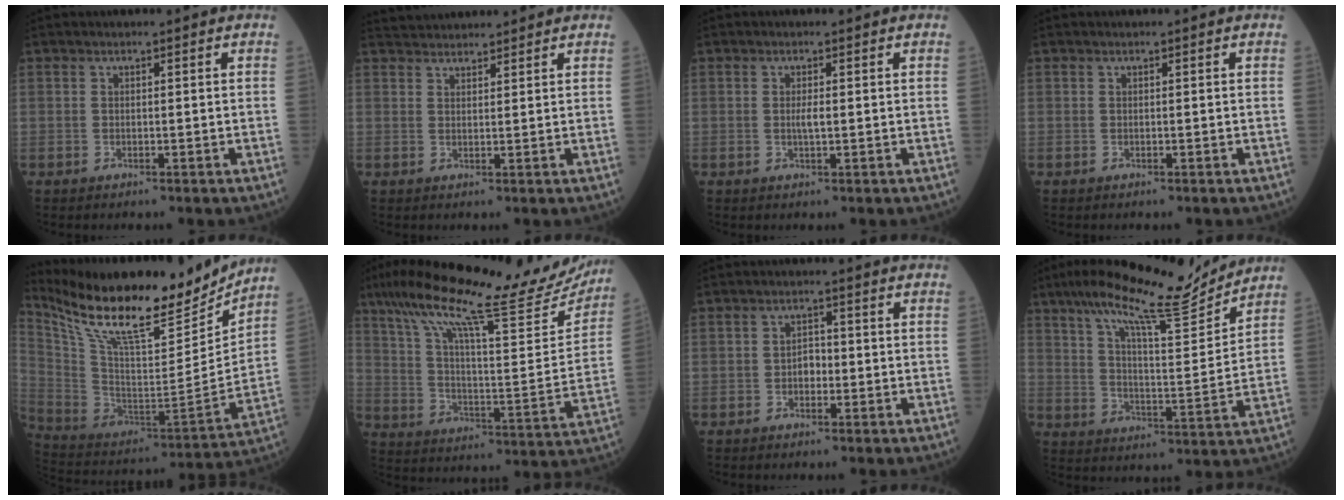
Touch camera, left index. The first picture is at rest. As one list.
[{"total": 5.6, "force": [5.4, 0.9, 1.0], "torque": [-0.017, 0.036, 0.087]}, {"total": 1.5, "force": [0.0, 0.3, 1.5], "torque": [-0.032, 0.000, 0.002]}, {"total": 0.0}, {"total": 24.3, "force": [19.6, 5.4, 13.3], "torque": [-0.245, -0.013, 0.323]}, {"total": 27.8, "force": [23.3, 3.2, 14.8], "torque": [-0.252, -0.020, 0.327]}, {"total": 2.2, "force": [-0.5, 1.4, 1.6], "torque": [-0.022, 0.007, -0.011]}, {"total": 16.2, "force": [14.0, 1.2, 8.2], "torque": [-0.143, 0.000, 0.217]}]